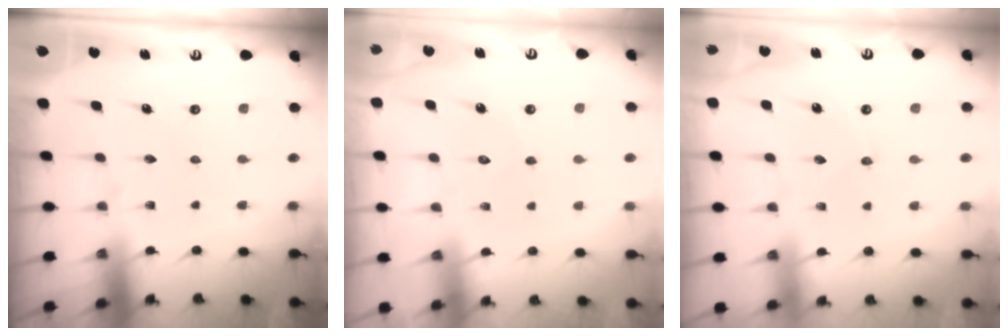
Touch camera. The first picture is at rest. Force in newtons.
{"total": 2.8, "press": 2.8, "slide": 0.2}
{"total": 2.9, "press": 2.9, "slide": 0.3}